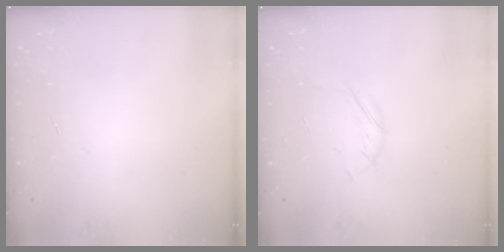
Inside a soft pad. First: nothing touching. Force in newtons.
{"total": 3.7, "press": 3.6, "slide": 0.7}